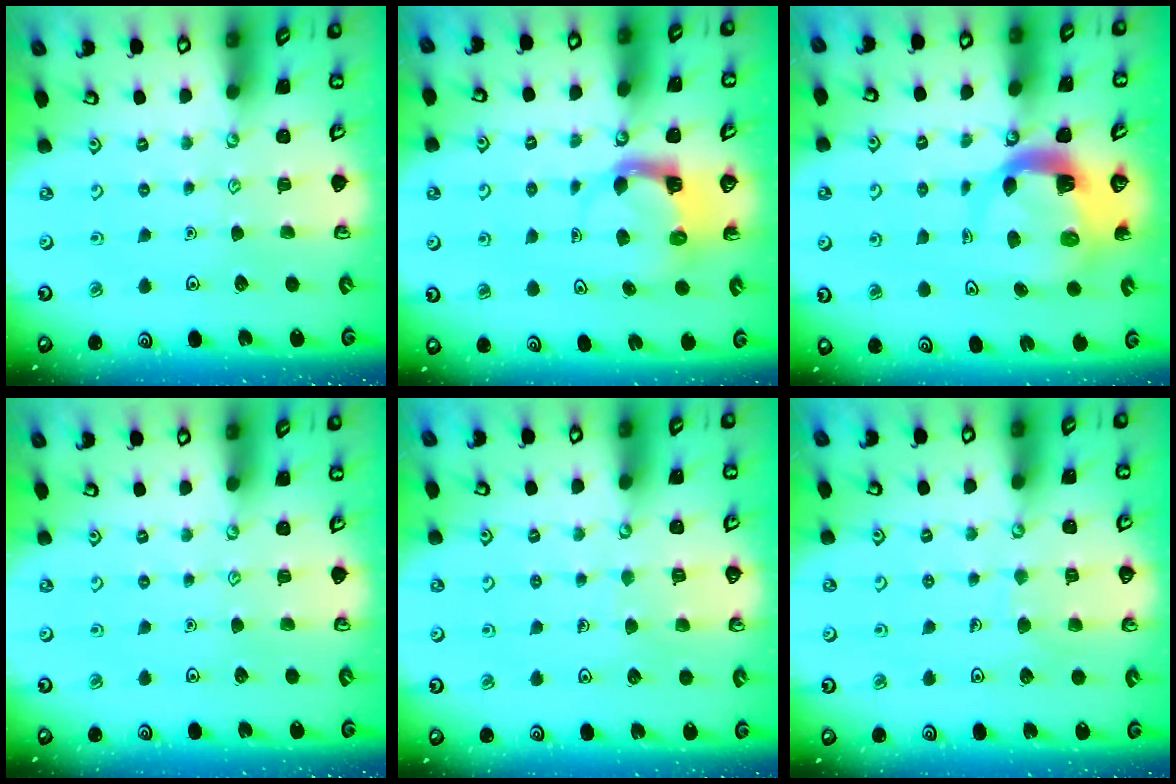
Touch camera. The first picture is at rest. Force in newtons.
{"total": 3.9, "press": 3.9, "slide": 0.3}
{"total": 6.6, "press": 6.5, "slide": 0.8}
{"total": 0.0}
{"total": 3.7, "press": 3.7, "slide": 0.2}
{"total": 4.9, "press": 4.9, "slide": 0.4}